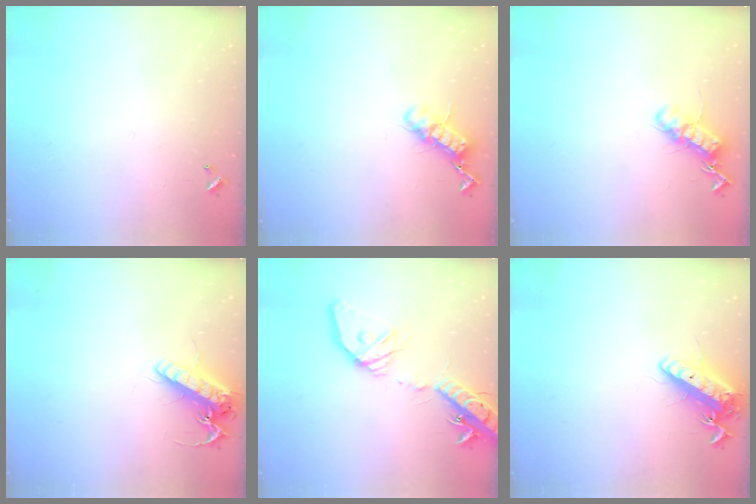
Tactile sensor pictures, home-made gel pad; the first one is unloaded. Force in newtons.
{"total": 12.0, "press": 11.9, "slide": 0.7}
{"total": 13.0, "press": 13.0, "slide": 0.3}
{"total": 13.8, "press": 13.6, "slide": 2.4}
{"total": 20.1, "press": 19.7, "slide": 3.9}
{"total": 14.1, "press": 13.9, "slide": 2.4}